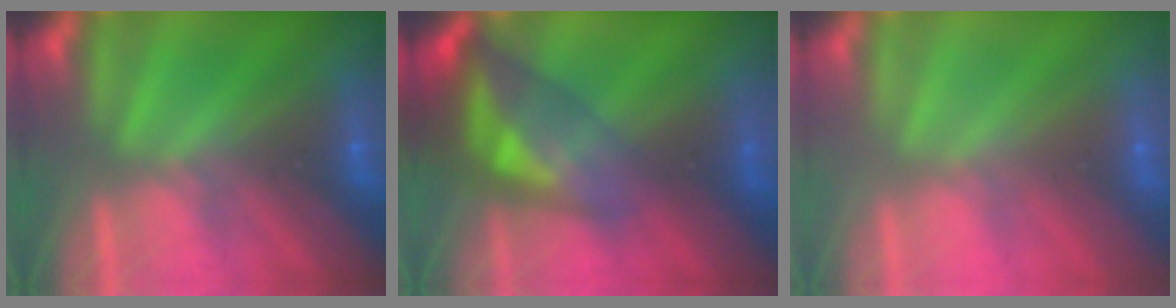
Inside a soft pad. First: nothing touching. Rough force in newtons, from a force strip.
{"total": 9.1}
{"total": 3.1}